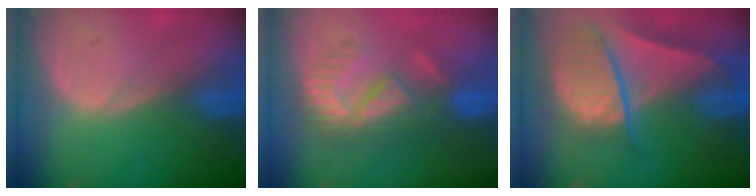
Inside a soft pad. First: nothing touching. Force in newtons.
{"total": 8.3, "press": 7.7, "slide": 3.1}
{"total": 9.4, "press": 8.0, "slide": 4.8}